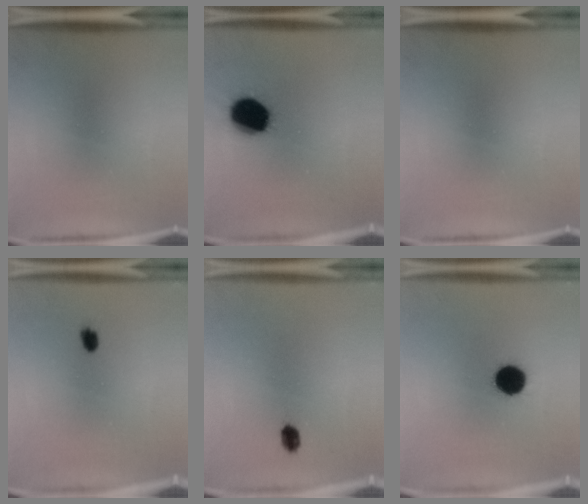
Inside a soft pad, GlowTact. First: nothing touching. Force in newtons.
{"total": 15.7}
{"total": 0.0}
{"total": 2.7}
{"total": 2.4}
{"total": 9.9}